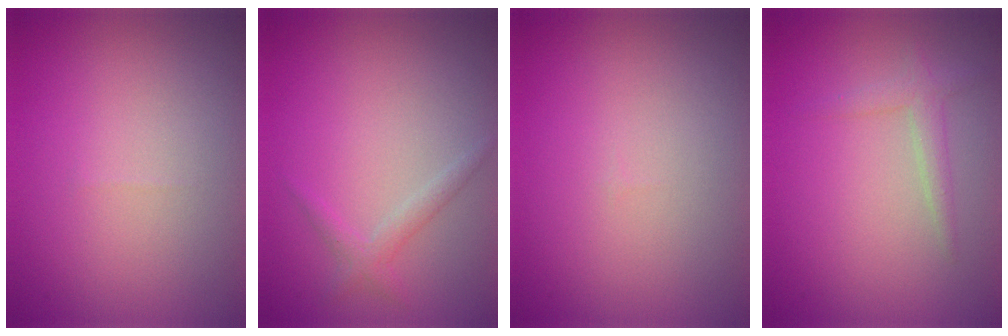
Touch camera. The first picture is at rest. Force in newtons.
{"total": 1.4, "press": 1.4, "slide": 0.1}
{"total": 0.0}
{"total": 1.6, "press": 1.5, "slide": 0.1}